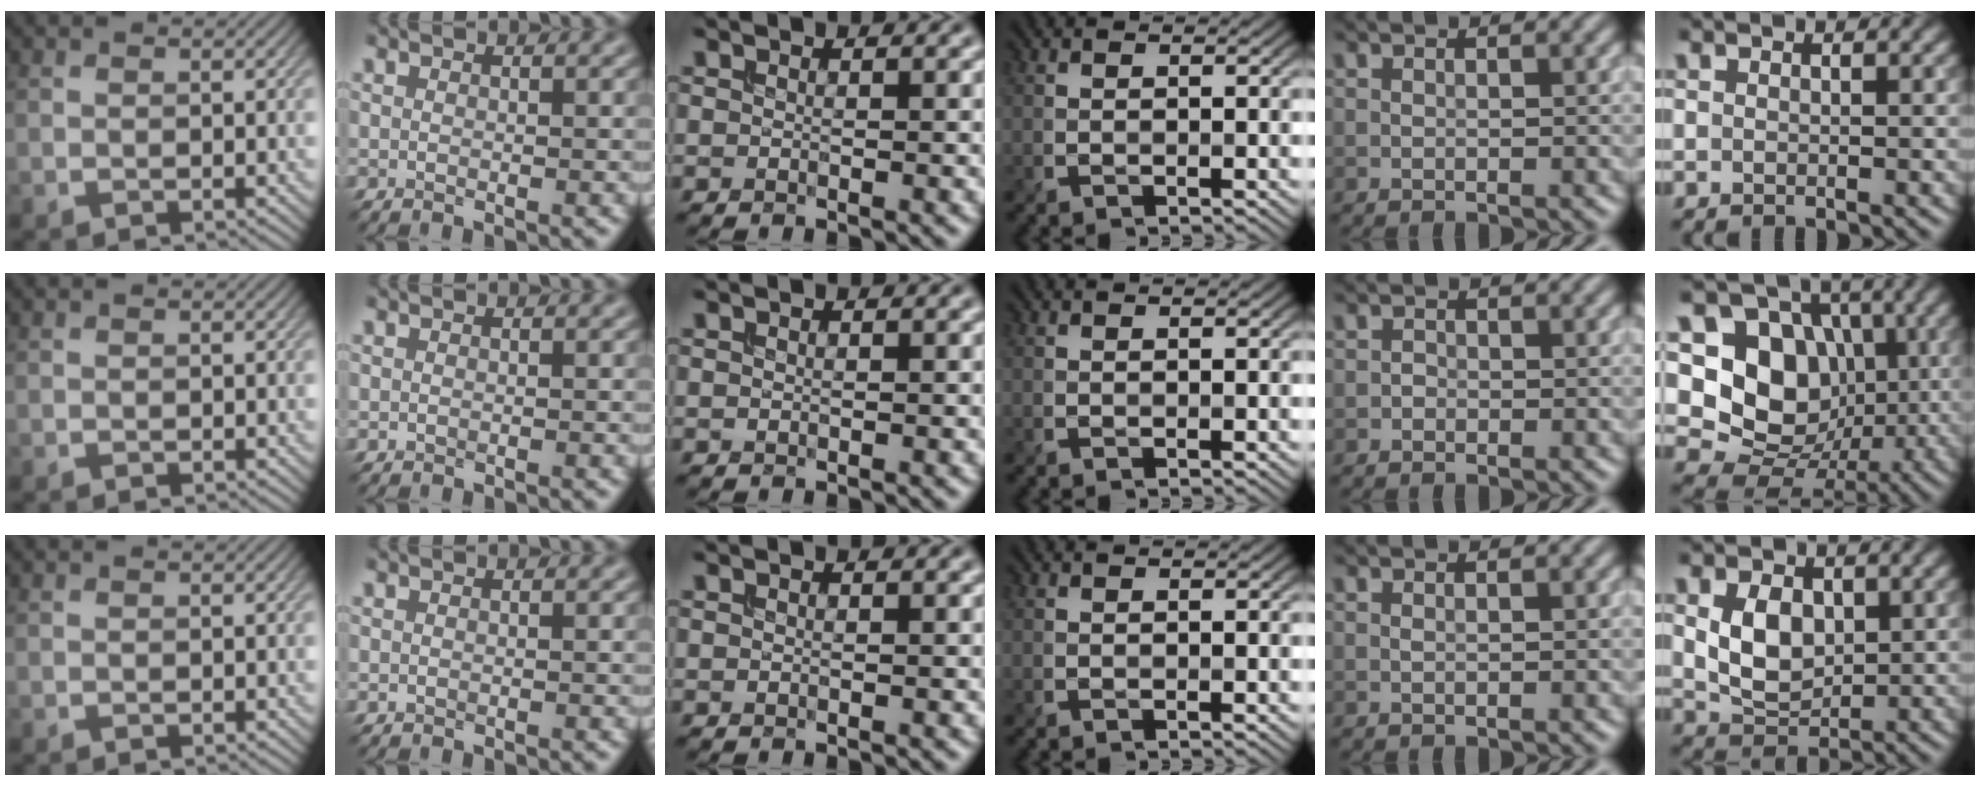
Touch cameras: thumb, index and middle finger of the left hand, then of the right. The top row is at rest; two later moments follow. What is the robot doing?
{"motion": "insert", "object": "drawer"}